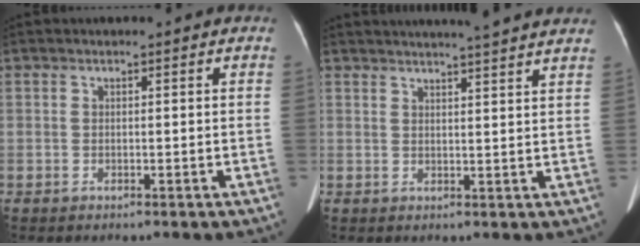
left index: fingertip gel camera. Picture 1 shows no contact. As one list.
[{"total": 12.9, "force": [11.6, -0.4, 5.5], "torque": [-0.082, 0.004, 0.133]}]